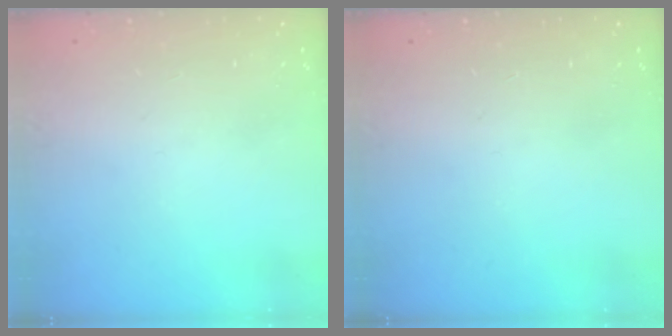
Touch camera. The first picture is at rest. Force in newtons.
{"total": 0.0}